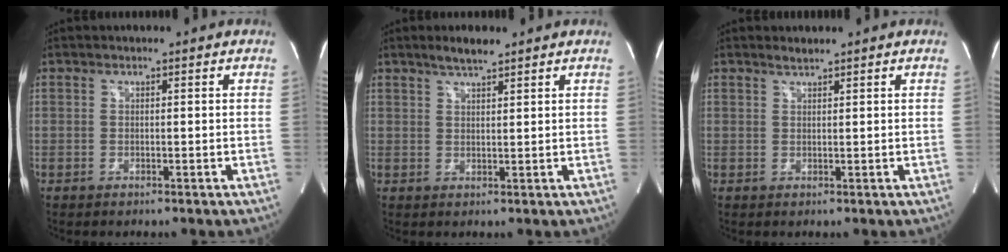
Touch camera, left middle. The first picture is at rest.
{"total": 3.5, "force": [2.8, 0.3, 2.0], "torque": [-0.046, 0.003, 0.053]}
{"total": 1.1, "force": [1.0, -0.2, 0.2], "torque": [-0.010, 0.000, 0.023]}